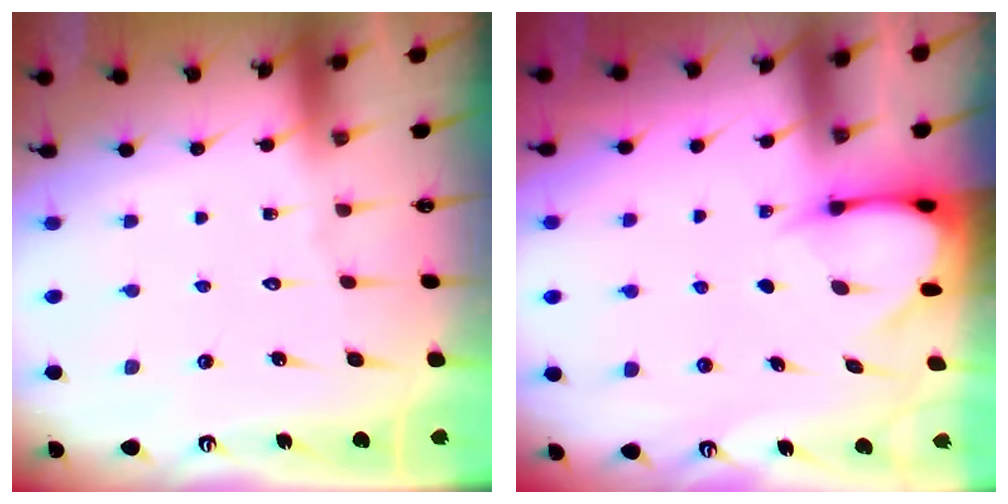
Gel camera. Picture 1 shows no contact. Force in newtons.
{"total": 3.8, "press": 3.8, "slide": 0.4}